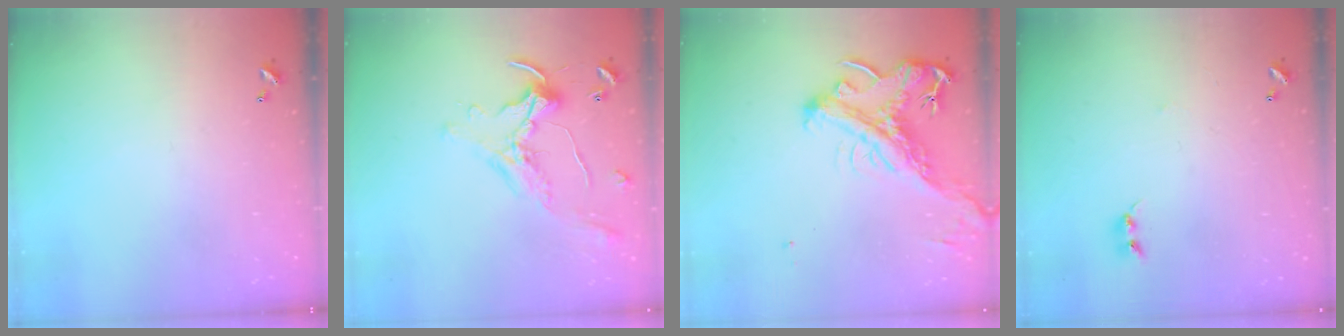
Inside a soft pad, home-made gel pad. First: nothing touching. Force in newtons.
{"total": 0.7, "press": 0.5, "slide": 0.4}
{"total": 2.6, "press": 2.2, "slide": 1.4}
{"total": 2.5, "press": 2.5, "slide": 0.4}